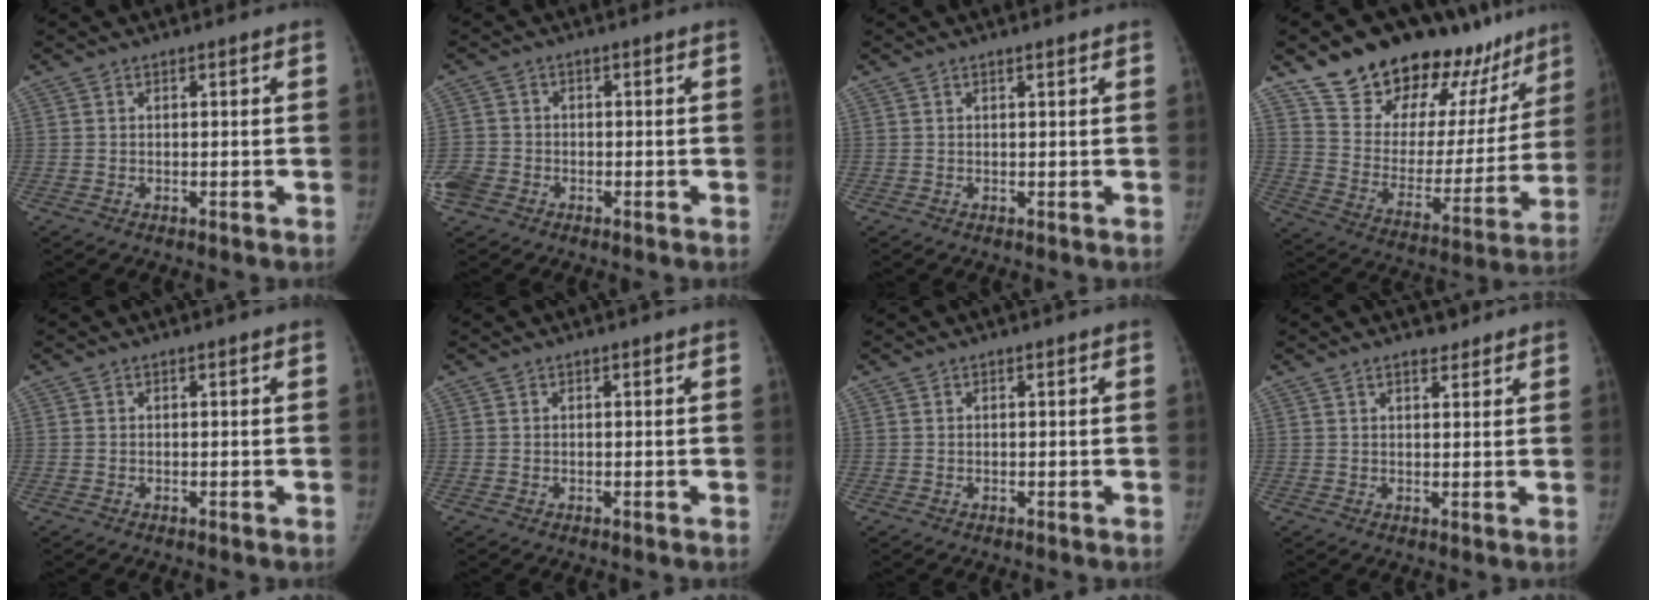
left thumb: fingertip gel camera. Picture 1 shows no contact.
{"total": 5.3, "force": [-2.3, 4.3, 2.1], "torque": [-0.054, 0.012, -0.043]}
{"total": 0.7, "force": [0.5, 0.1, 0.4], "torque": [-0.008, -0.002, 0.010]}
{"total": 27.2, "force": [21.5, 12.5, 11.0], "torque": [-0.123, -0.104, 0.324]}
{"total": 0.0}
{"total": 0.0}
{"total": 0.0}
{"total": 2.7, "force": [2.1, 1.3, 1.1], "torque": [-0.008, -0.012, 0.029]}